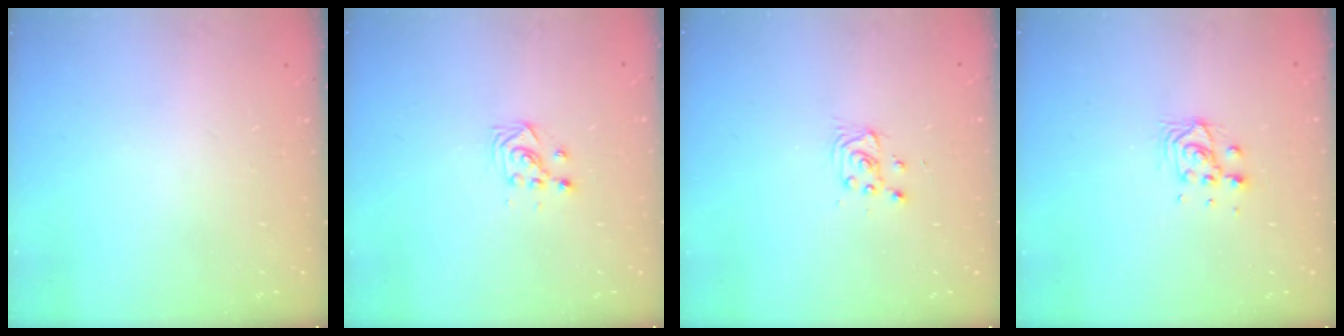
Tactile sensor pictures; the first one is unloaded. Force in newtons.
{"total": 2.7, "press": 2.7, "slide": 0.3}
{"total": 2.8, "press": 2.8, "slide": 0.4}
{"total": 6.4, "press": 6.4, "slide": 0.4}